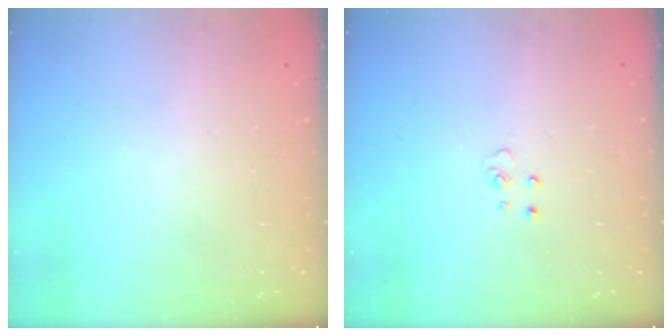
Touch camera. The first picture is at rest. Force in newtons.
{"total": 3.4, "press": 3.4, "slide": 0.3}